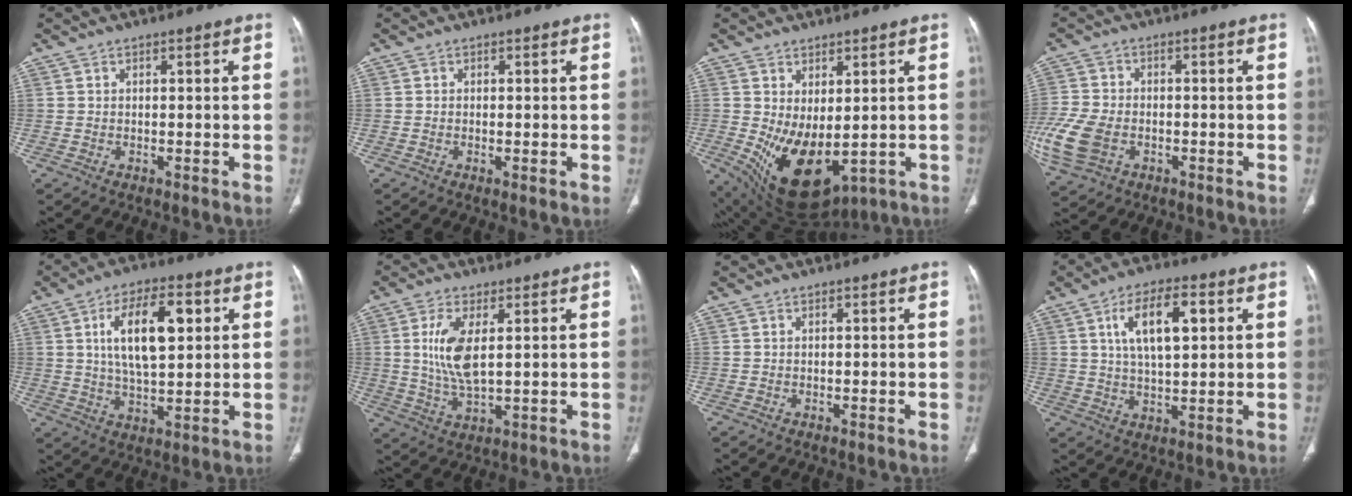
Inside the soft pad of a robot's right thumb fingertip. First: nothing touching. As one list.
[{"total": 1.0, "force": [-0.2, 0.2, 1.0], "torque": [-0.025, -0.005, -0.004]}, {"total": 13.7, "force": [-1.6, 7.3, 11.5], "torque": [-0.183, -0.018, 0.009]}, {"total": 11.9, "force": [-3.6, 8.2, 7.8], "torque": [-0.199, -0.002, -0.066]}, {"total": 13.8, "force": [3.6, 6.2, 11.8], "torque": [-0.190, -0.002, 0.063]}, {"total": 8.6, "force": [1.7, 3.2, 7.8], "torque": [-0.172, -0.016, 0.038]}, {"total": 0.0}, {"total": 11.1, "force": [3.4, 4.8, 9.4], "torque": [-0.152, -0.002, 0.058]}]